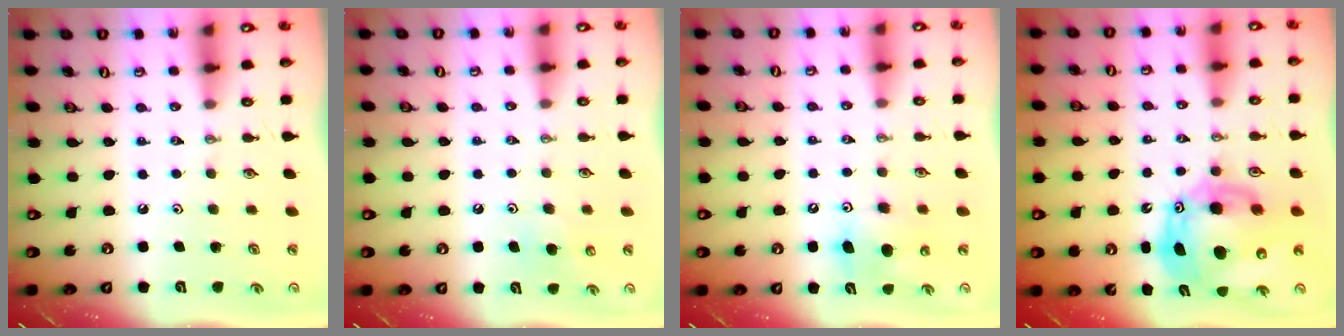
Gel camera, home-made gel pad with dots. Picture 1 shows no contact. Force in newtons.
{"total": 5.9, "press": 5.7, "slide": 1.6}
{"total": 8.7, "press": 8.7, "slide": 1.1}
{"total": 17.6, "press": 17.4, "slide": 2.7}